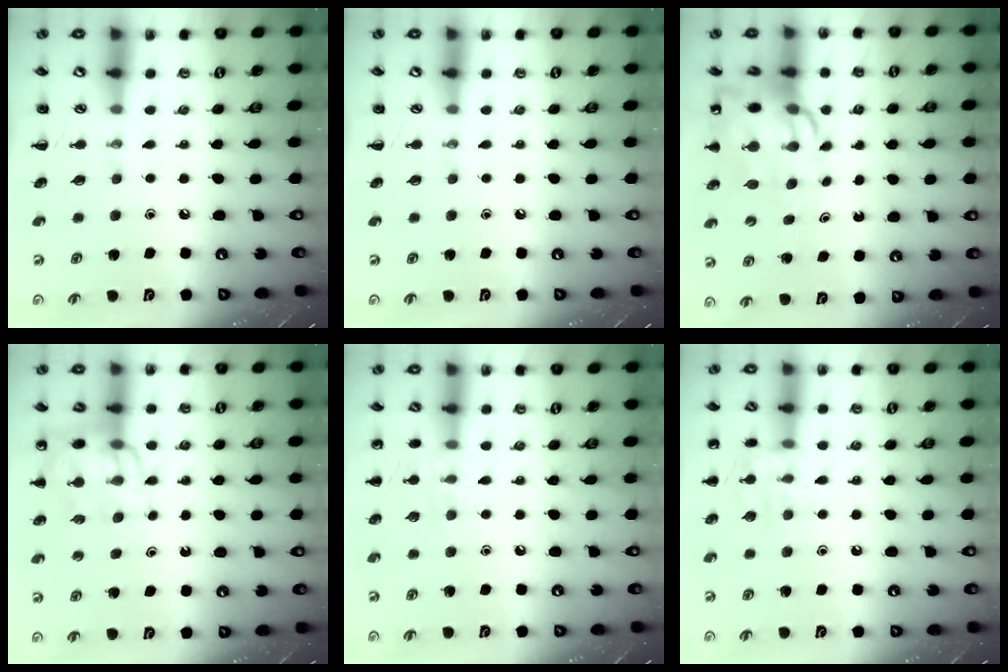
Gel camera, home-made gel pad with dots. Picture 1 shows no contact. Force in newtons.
{"total": 0.0}
{"total": 14.1, "press": 13.5, "slide": 3.9}
{"total": 12.6, "press": 12.1, "slide": 3.4}
{"total": 7.5, "press": 7.4, "slide": 1.6}
{"total": 9.7, "press": 9.7, "slide": 0.8}